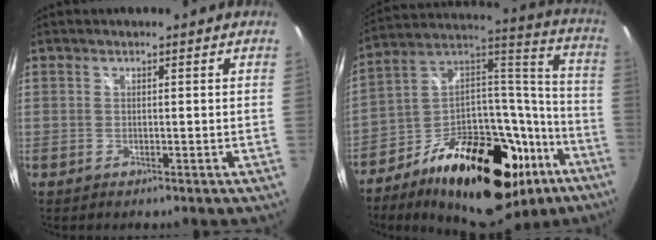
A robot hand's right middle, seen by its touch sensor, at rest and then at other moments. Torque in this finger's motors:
{"motor_torque": [1.09, -1.05, 0.38, 0.21]}